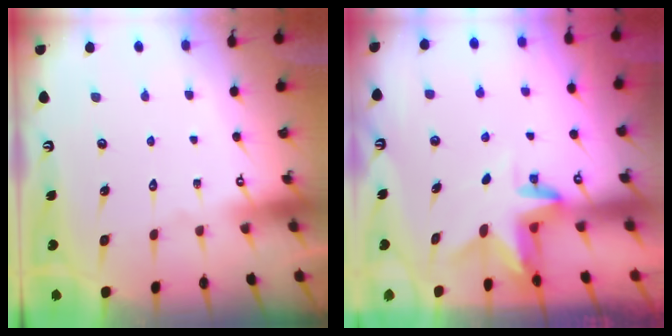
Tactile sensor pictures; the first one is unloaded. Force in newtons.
{"total": 4.2, "press": 4.2, "slide": 0.1}